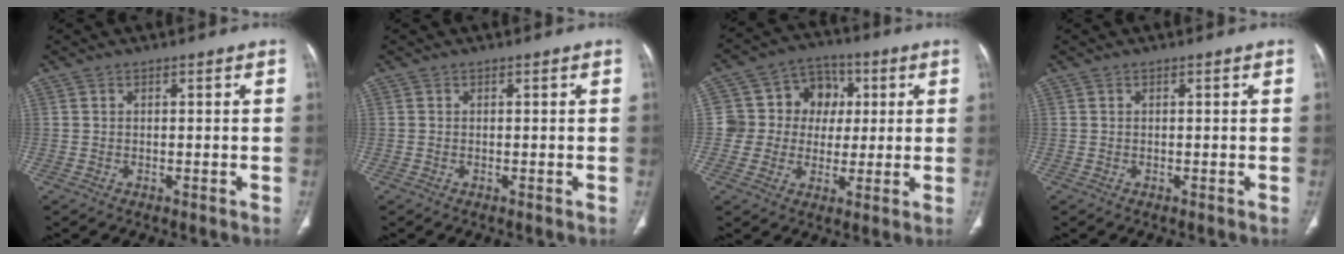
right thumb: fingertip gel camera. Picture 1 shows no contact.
{"total": 0.0}
{"total": 11.5, "force": [1.4, 10.6, 4.1], "torque": [-0.016, 0.018, 0.022]}
{"total": 0.0}